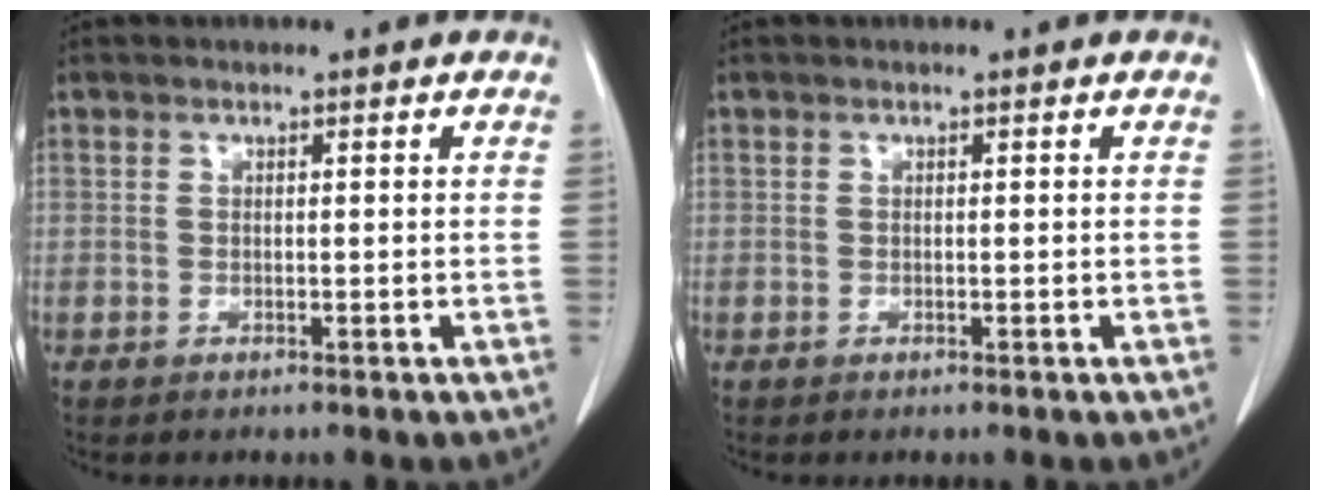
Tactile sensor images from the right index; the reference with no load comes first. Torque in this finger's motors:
{"motor_torque": [0.00, 0.00, 0.02, 0.00]}